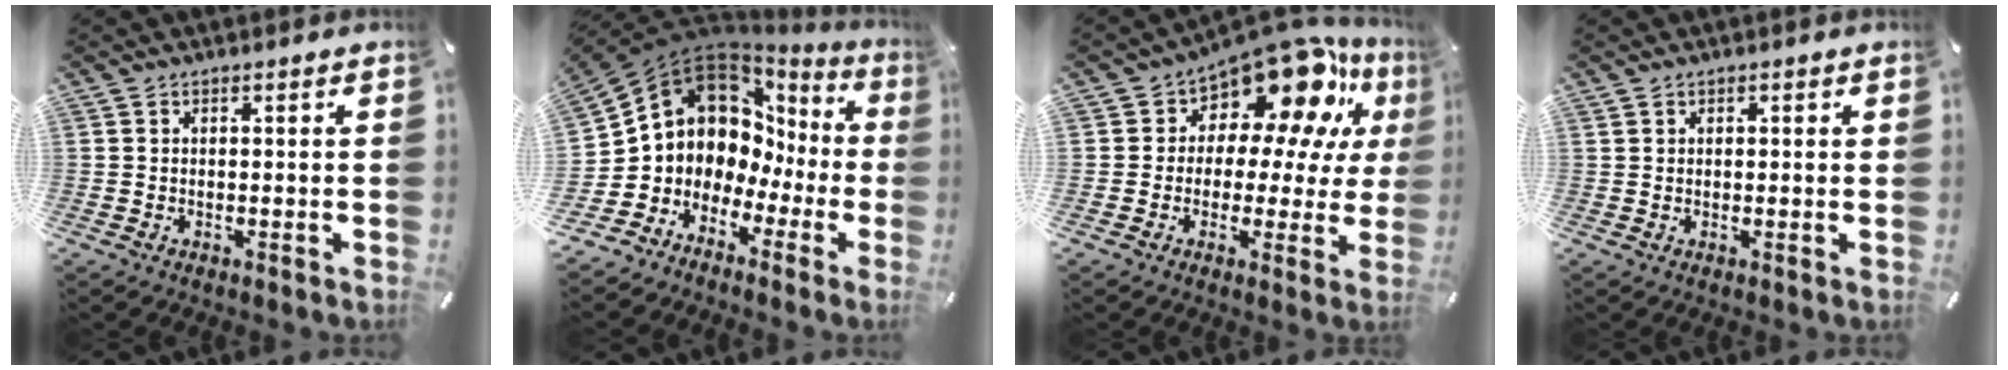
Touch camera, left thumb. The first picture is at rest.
{"total": 7.7, "force": [3.4, 6.8, 0.7], "torque": [-0.038, -0.070, 0.072]}
{"total": 15.7, "force": [11.5, 7.2, 7.9], "torque": [-0.129, -0.100, 0.197]}
{"total": 0.8, "force": [0.4, 0.6, 0.3], "torque": [-0.004, 0.002, 0.008]}